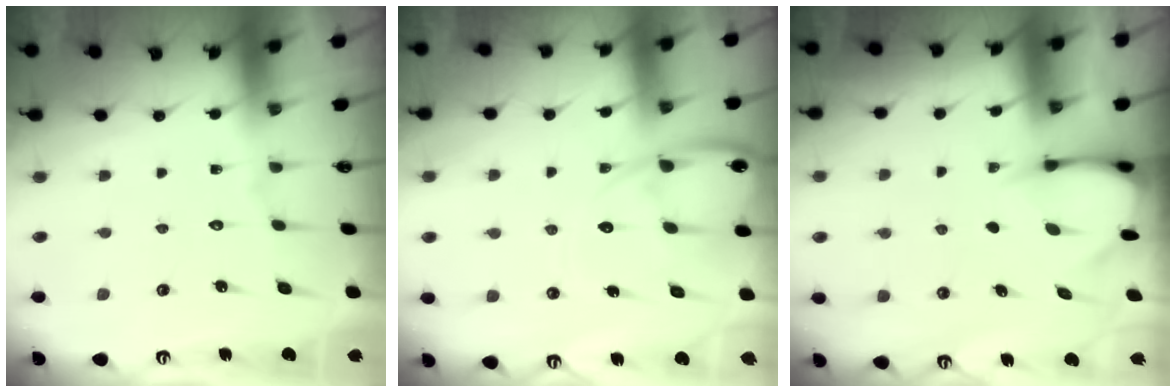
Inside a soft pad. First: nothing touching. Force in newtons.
{"total": 10.3, "press": 10.2, "slide": 1.0}
{"total": 3.5, "press": 3.4, "slide": 0.3}